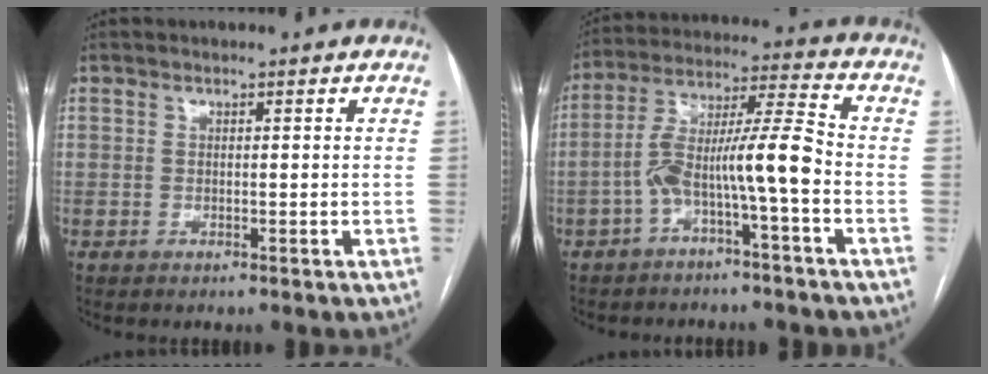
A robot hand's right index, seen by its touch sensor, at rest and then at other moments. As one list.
[{"total": 10.1, "force": [-3.4, 0.1, 9.5], "torque": [-0.175, 0.036, -0.062]}]